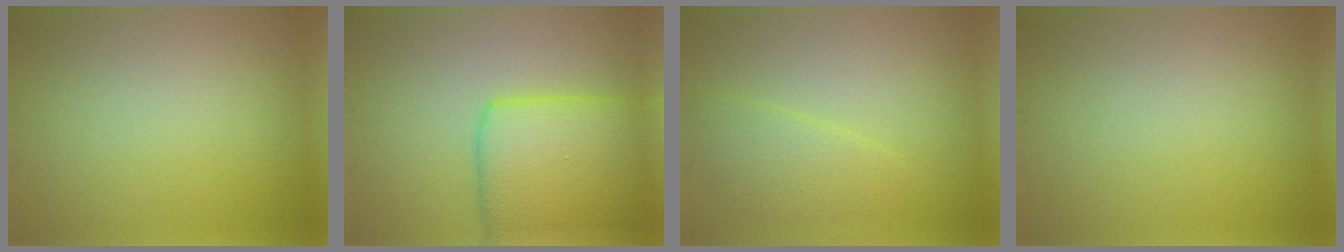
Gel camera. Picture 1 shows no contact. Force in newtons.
{"total": 8.4, "press": 8.4, "slide": 0.5}
{"total": 2.7, "press": 2.7, "slide": 0.1}
{"total": 0.0}